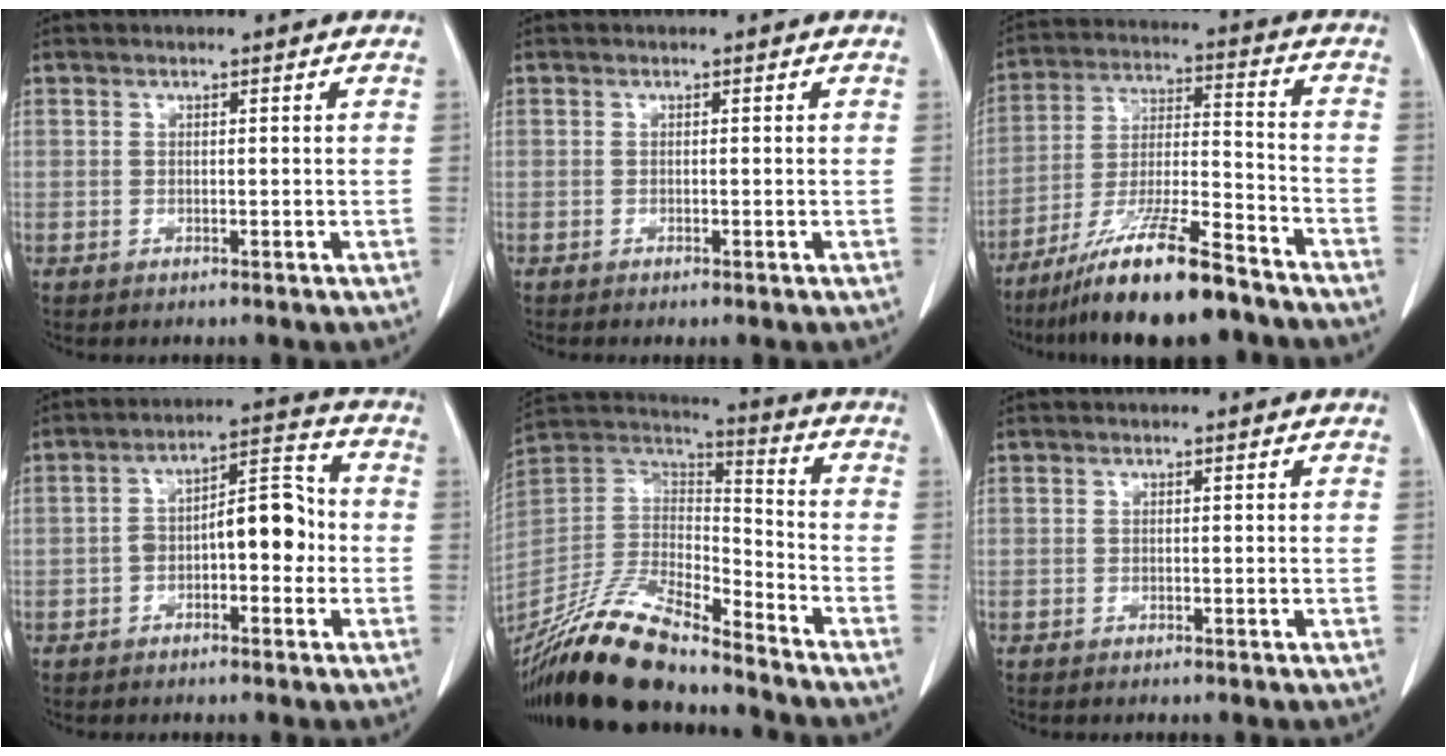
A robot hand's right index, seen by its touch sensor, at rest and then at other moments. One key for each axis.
{"total": 0.5, "fx": -0.3, "fy": 0.0, "fz": 0.4, "tx": -0.009, "ty": -0.001, "tz": -0.006}
{"total": 15.8, "fx": -12.3, "fy": 1.2, "fz": 9.8, "tx": -0.188, "ty": -0.023, "tz": -0.218}
{"total": 8.4, "fx": -1.5, "fy": 3.4, "fz": 7.6, "tx": -0.119, "ty": 0.039, "tz": -0.026}
{"total": 20.4, "fx": -17.0, "fy": 4.3, "fz": 10.5, "tx": -0.229, "ty": -0.012, "tz": -0.319}
{"total": 0.0}